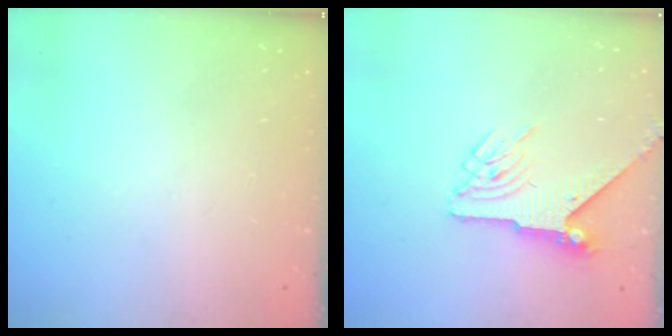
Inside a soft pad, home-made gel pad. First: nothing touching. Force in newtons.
{"total": 6.7, "press": 6.7, "slide": 0.2}